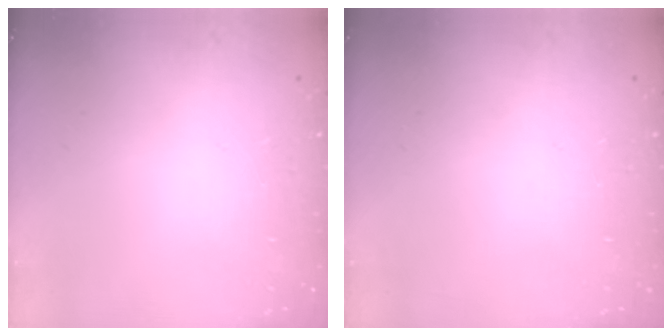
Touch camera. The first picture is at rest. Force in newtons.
{"total": 0.0}